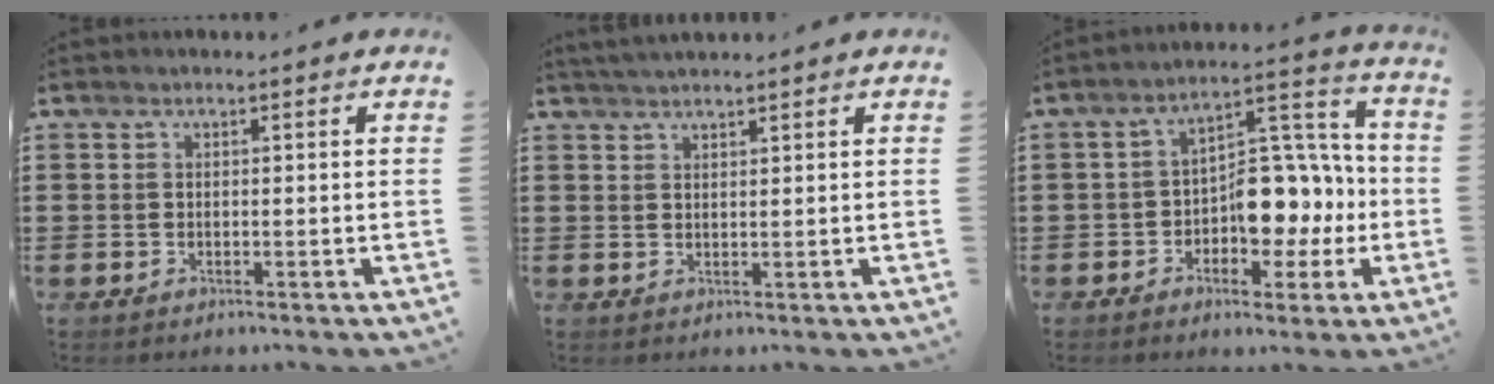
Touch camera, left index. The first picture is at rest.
{"total": 1.8, "force": [1.8, 0.0, 0.4], "torque": [-0.012, 0.003, 0.035]}
{"total": 9.7, "force": [-1.2, 6.6, 6.9], "torque": [-0.099, 0.003, -0.023]}